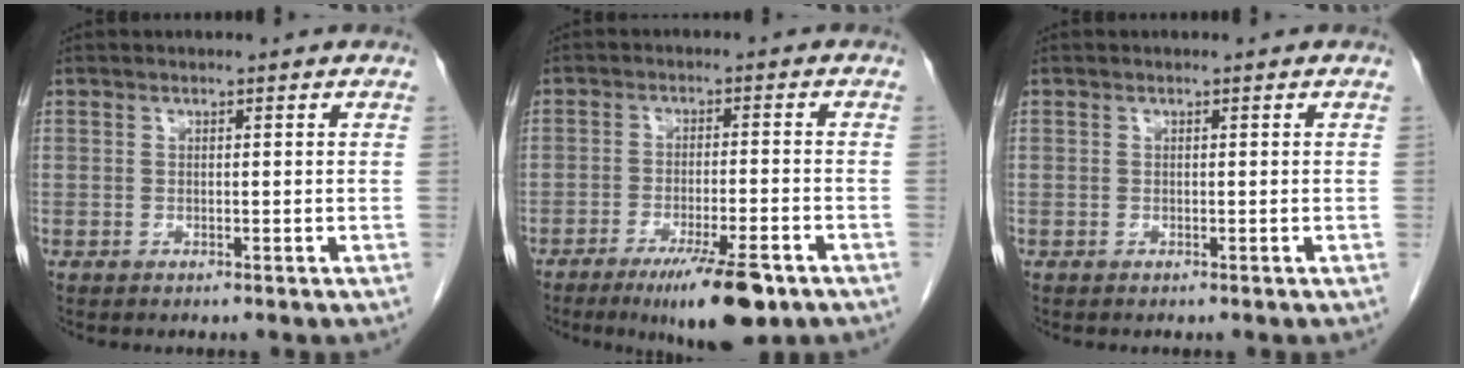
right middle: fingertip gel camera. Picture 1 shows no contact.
{"total": 10.1, "force": [-6.5, 1.5, 7.7], "torque": [-0.119, -0.018, -0.098]}
{"total": 0.0}